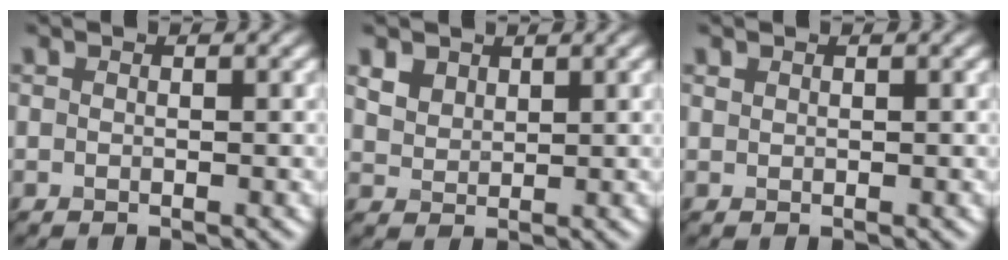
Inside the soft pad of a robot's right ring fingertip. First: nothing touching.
{"total": 1.5, "force": [1.3, 0.4, -0.5], "torque": [-0.023, -0.005, 0.062]}
{"total": 1.1, "force": [-0.1, -0.7, -0.8], "torque": [-0.005, -0.003, 0.019]}